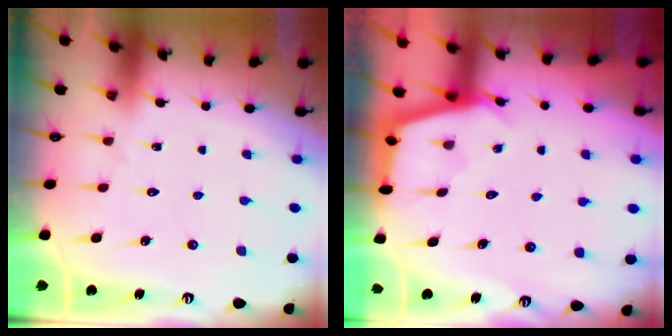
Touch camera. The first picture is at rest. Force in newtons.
{"total": 2.9, "press": 2.9, "slide": 0.3}